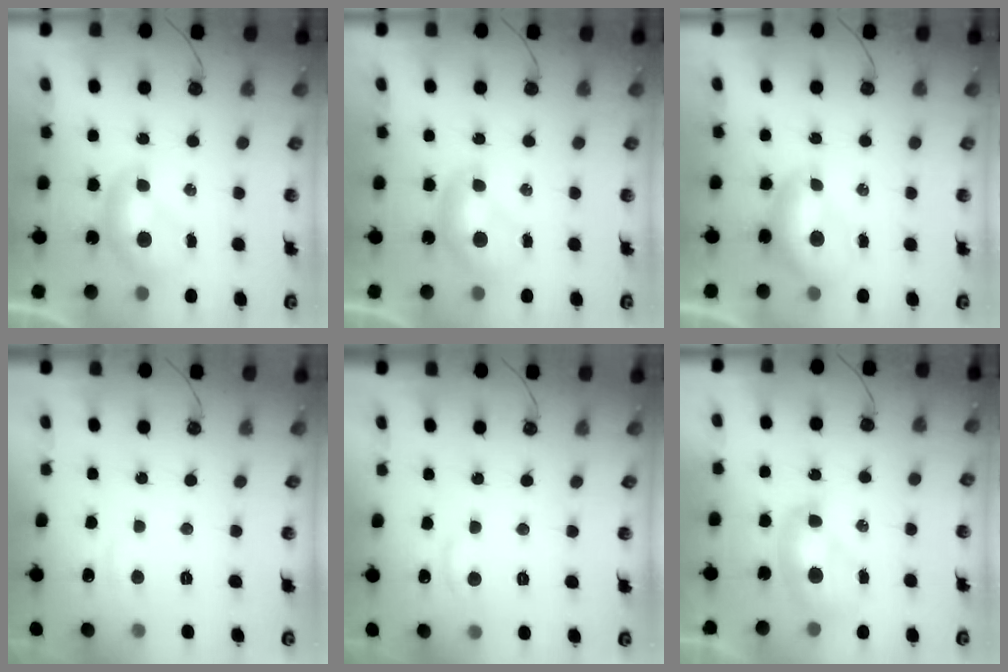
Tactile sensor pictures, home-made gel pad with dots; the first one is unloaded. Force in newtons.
{"total": 0.0}
{"total": 0.0}
{"total": 1.6, "press": 1.5, "slide": 0.6}
{"total": 1.8, "press": 1.5, "slide": 1.0}
{"total": 1.9, "press": 1.9, "slide": 0.0}